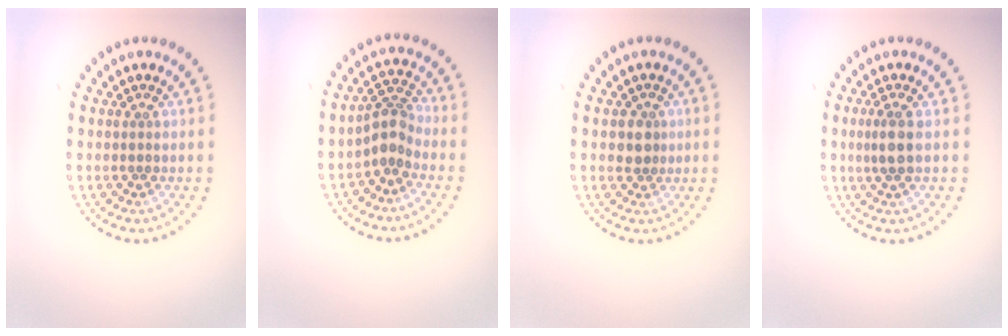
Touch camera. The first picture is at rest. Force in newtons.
{"total": 2.5, "press": 1.9, "slide": 1.6}
{"total": 1.9, "press": 1.7, "slide": 0.8}
{"total": 2.0, "press": 1.7, "slide": 1.0}